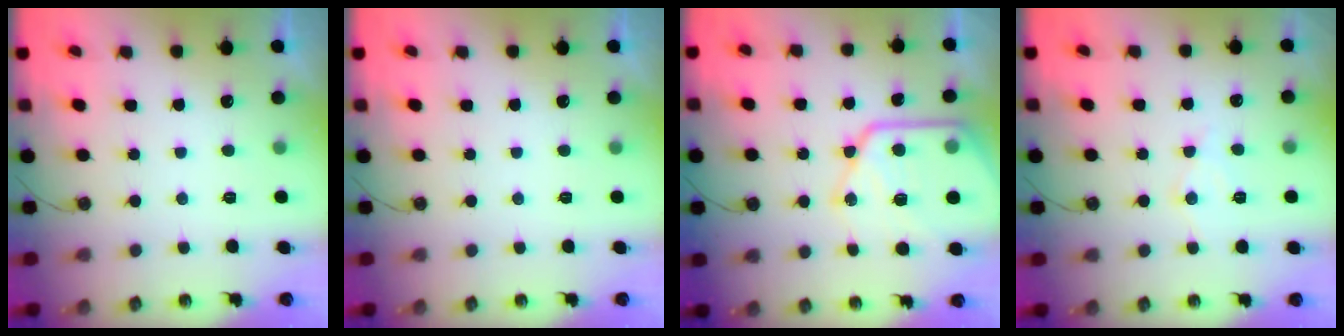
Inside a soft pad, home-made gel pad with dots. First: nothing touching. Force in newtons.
{"total": 0.0}
{"total": 18.4, "press": 18.3, "slide": 1.9}
{"total": 6.5, "press": 6.5, "slide": 0.4}